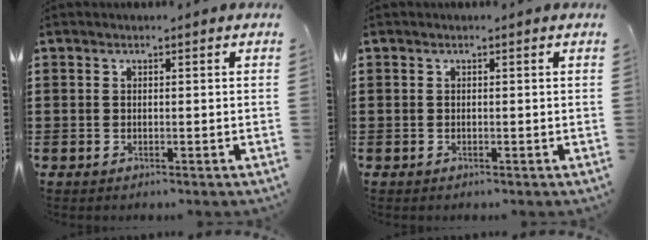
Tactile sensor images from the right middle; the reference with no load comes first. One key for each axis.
{"total": 0.0}